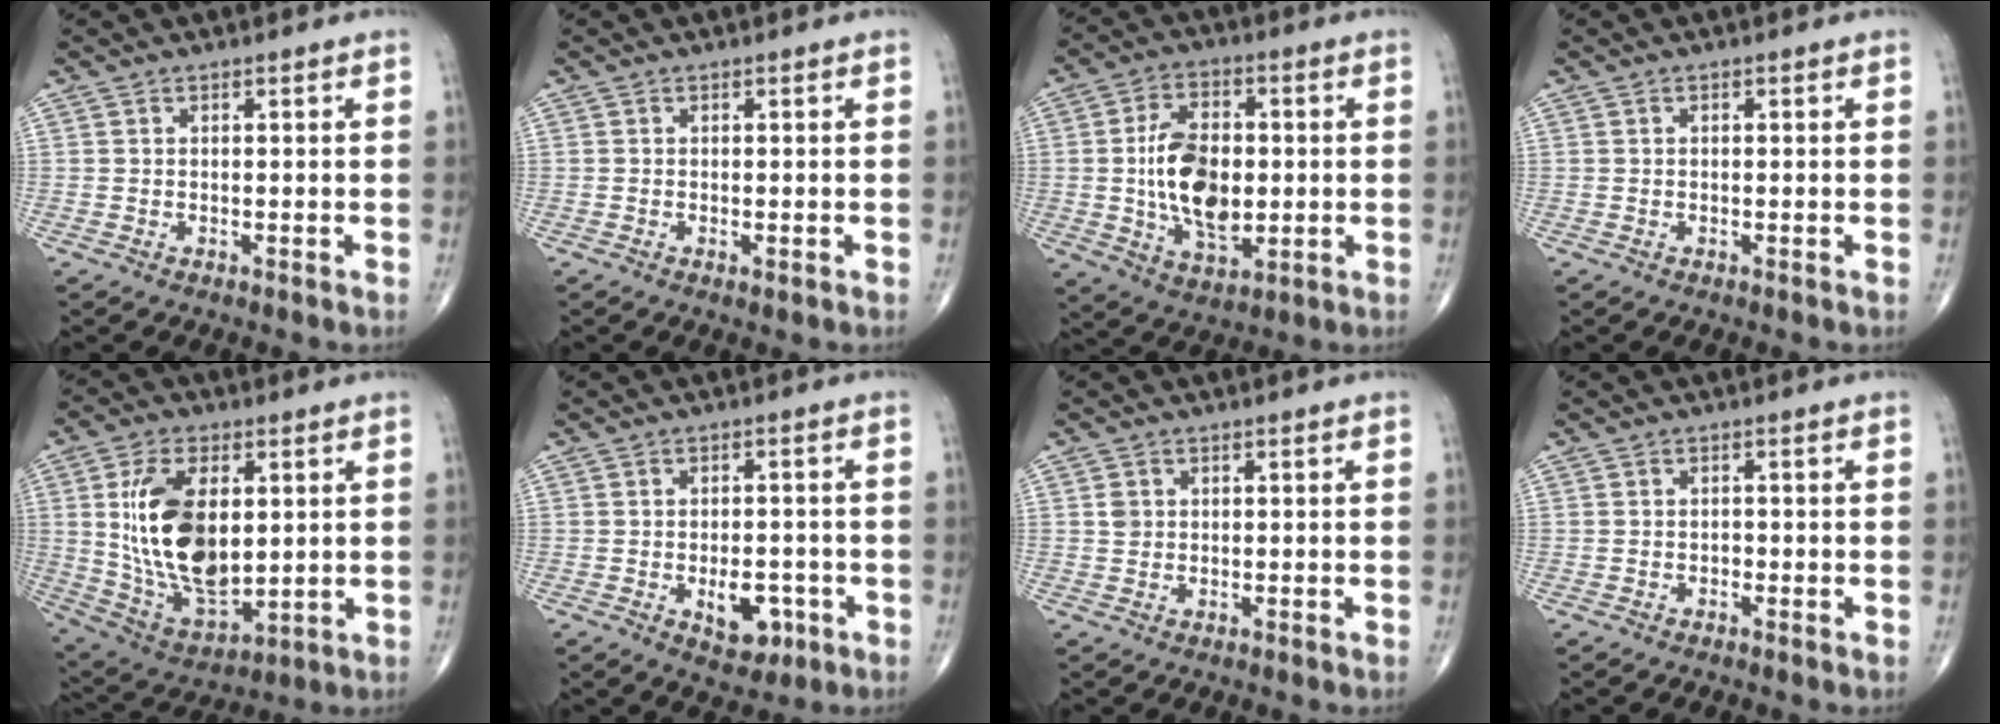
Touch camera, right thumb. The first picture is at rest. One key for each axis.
{"total": 0.7, "fx": -0.2, "fy": 0.3, "fz": 0.6, "tx": -0.011, "ty": -0.003, "tz": -0.003}
{"total": 14.2, "fx": -0.3, "fy": 8.3, "fz": 11.4, "tx": -0.183, "ty": -0.002, "tz": 0.000}
{"total": 0.0}
{"total": 18.9, "fx": 2.7, "fy": 10.3, "fz": 15.7, "tx": -0.281, "ty": -0.018, "tz": 0.064}
{"total": 6.7, "fx": -2.3, "fy": 3.9, "fz": 5.0, "tx": -0.050, "ty": 0.008, "tz": -0.022}
{"total": 1.5, "fx": 0.4, "fy": 1.3, "fz": 0.6, "tx": -0.007, "ty": 0.000, "tz": 0.008}
{"total": 0.6, "fx": -0.4, "fy": 0.4, "fz": 0.3, "tx": -0.002, "ty": 0.002, "tz": -0.010}